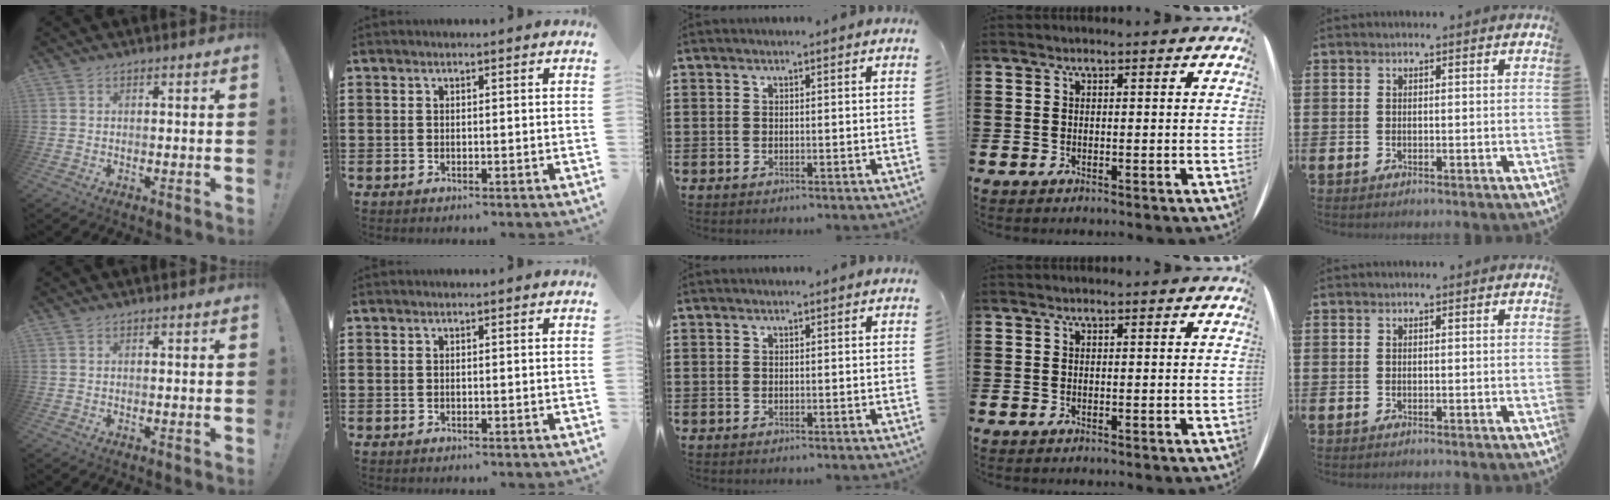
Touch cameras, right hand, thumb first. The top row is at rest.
{}